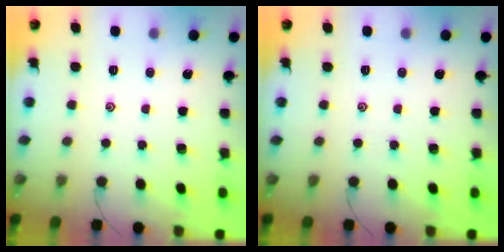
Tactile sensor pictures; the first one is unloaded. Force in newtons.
{"total": 0.0}